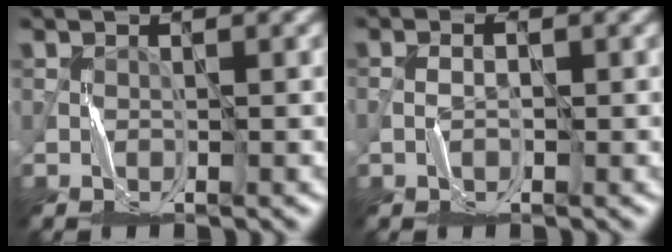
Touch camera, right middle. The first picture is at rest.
{"total": 0.7, "force": [-0.5, 0.4, 0.2], "torque": [-0.004, 0.004, -0.012]}